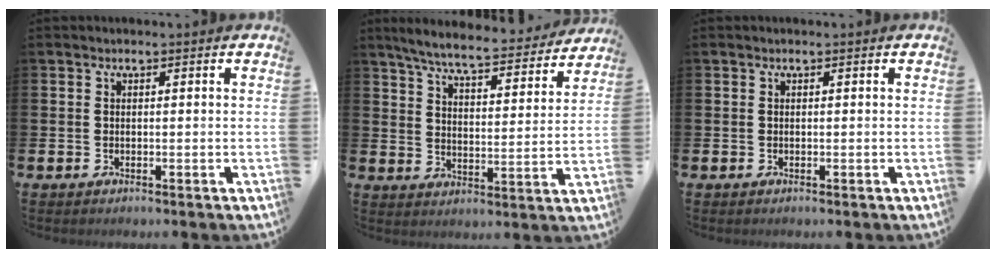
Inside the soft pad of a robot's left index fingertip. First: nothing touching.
{"total": 7.2, "force": [6.6, 0.6, 2.7], "torque": [-0.073, -0.044, 0.110]}
{"total": 0.0}